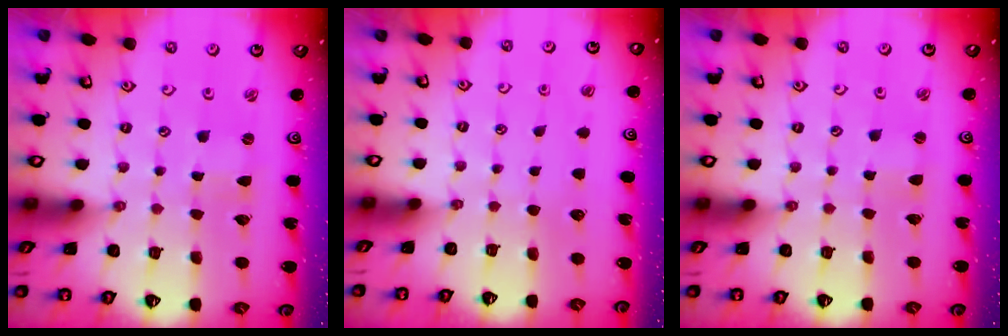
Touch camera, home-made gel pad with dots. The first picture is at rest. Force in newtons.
{"total": 0.0}
{"total": 2.2, "press": 2.2, "slide": 0.2}